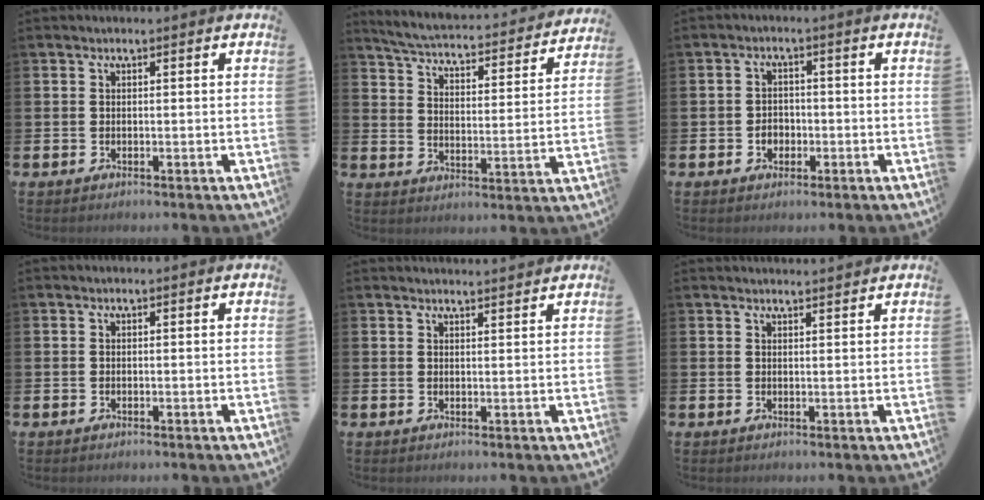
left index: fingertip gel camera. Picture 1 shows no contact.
{"total": 4.6, "force": [4.4, 0.5, 1.2], "torque": [-0.045, -0.041, 0.068]}
{"total": 2.4, "force": [-0.8, 2.0, 1.1], "torque": [-0.010, -0.001, -0.021]}
{"total": 0.0}
{"total": 1.9, "force": [1.9, 0.0, -0.1], "torque": [0.013, -0.014, 0.031]}
{"total": 1.6, "force": [1.6, 0.0, 0.0], "torque": [0.012, -0.012, 0.027]}